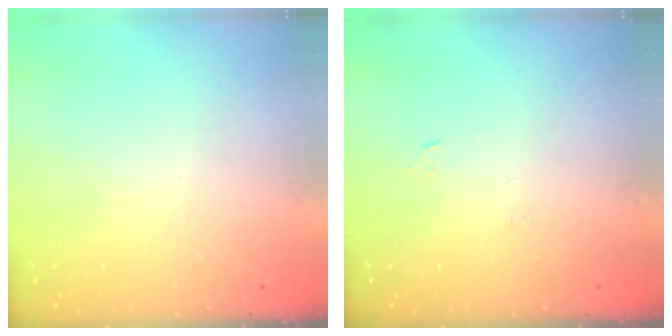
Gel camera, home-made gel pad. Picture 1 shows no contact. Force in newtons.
{"total": 4.1, "press": 4.1, "slide": 0.4}